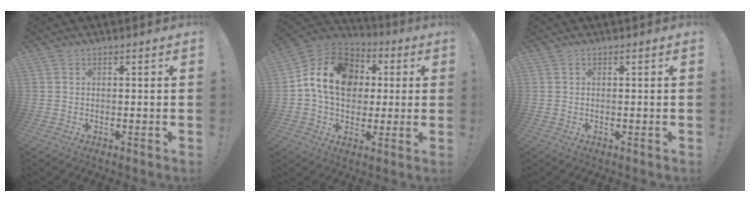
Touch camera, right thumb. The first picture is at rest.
{"total": 17.5, "force": [3.1, 13.5, 10.7], "torque": [-0.155, 0.008, 0.063]}
{"total": 0.0}